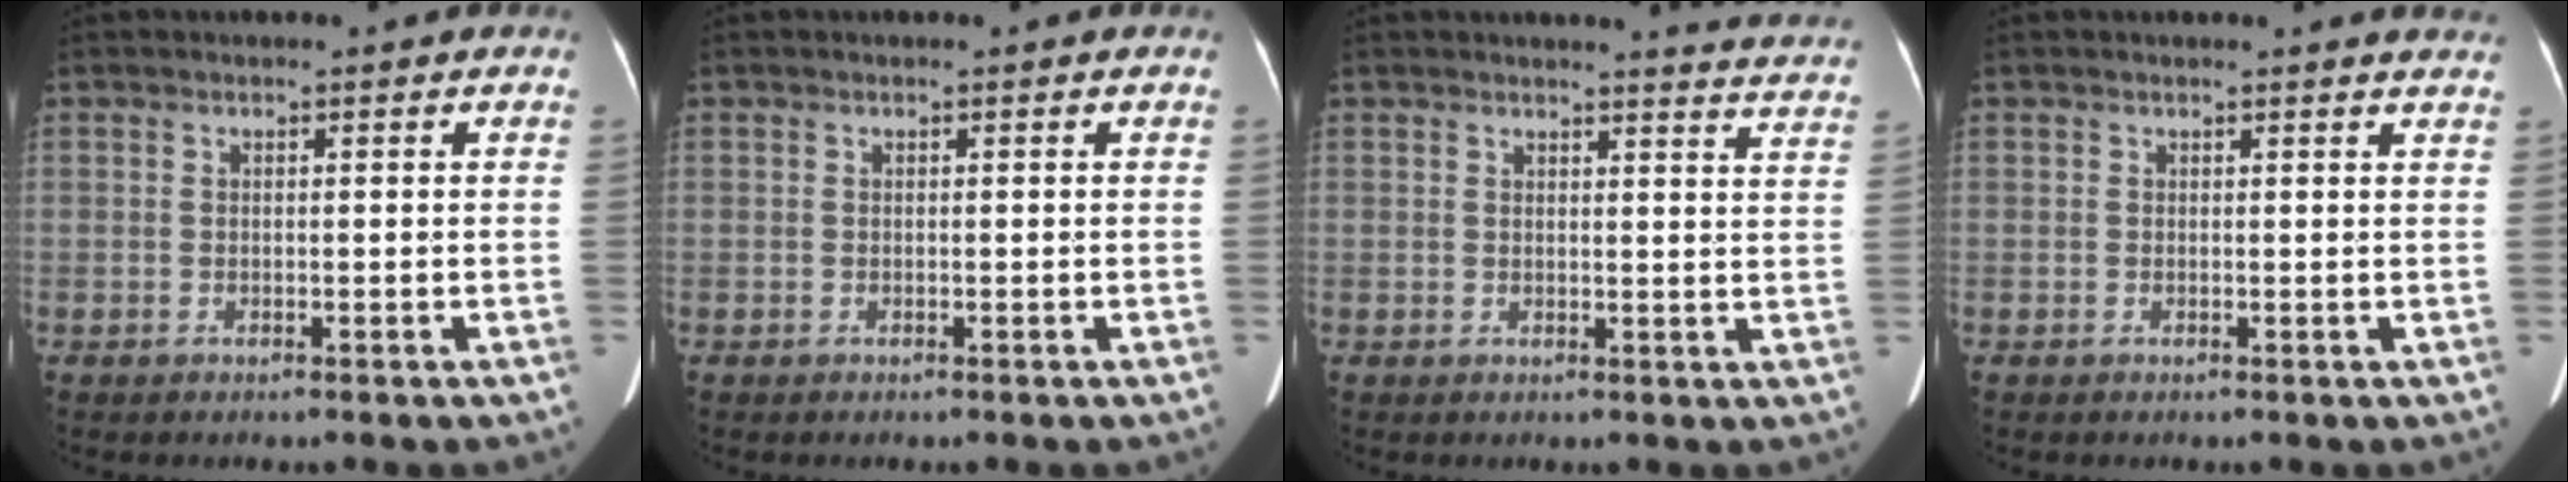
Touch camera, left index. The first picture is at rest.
{"total": 0.0}
{"total": 10.2, "force": [10.1, -0.3, 1.1], "torque": [0.003, -0.070, 0.081]}
{"total": 3.1, "force": [3.1, 0.3, 0.4], "torque": [-0.007, -0.009, 0.013]}